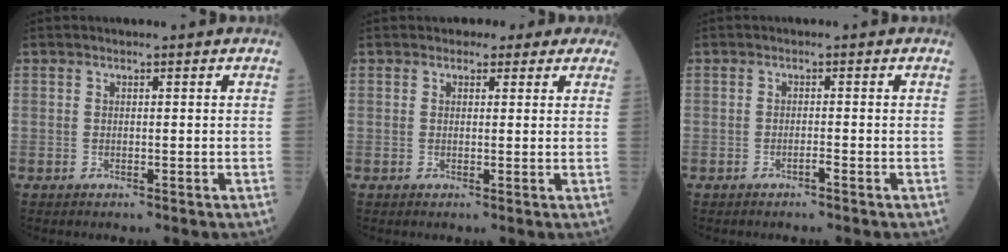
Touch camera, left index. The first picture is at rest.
{"total": 3.7, "force": [2.8, 2.3, 0.8], "torque": [0.002, 0.006, 0.018]}
{"total": 0.9, "force": [-0.7, -0.1, 0.6], "torque": [-0.010, 0.001, -0.012]}